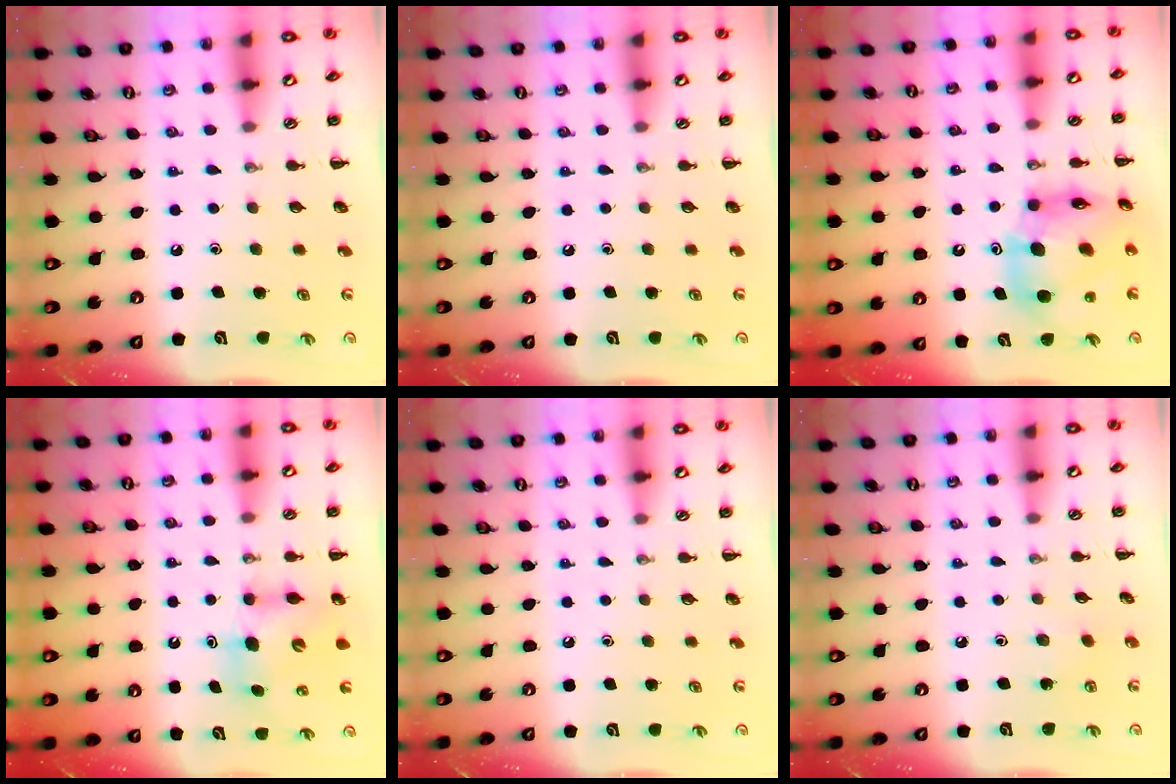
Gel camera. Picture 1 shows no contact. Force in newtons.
{"total": 0.0}
{"total": 13.7, "press": 13.1, "slide": 3.9}
{"total": 7.2, "press": 7.2, "slide": 0.4}
{"total": 0.0}
{"total": 1.9, "press": 1.8, "slide": 0.6}